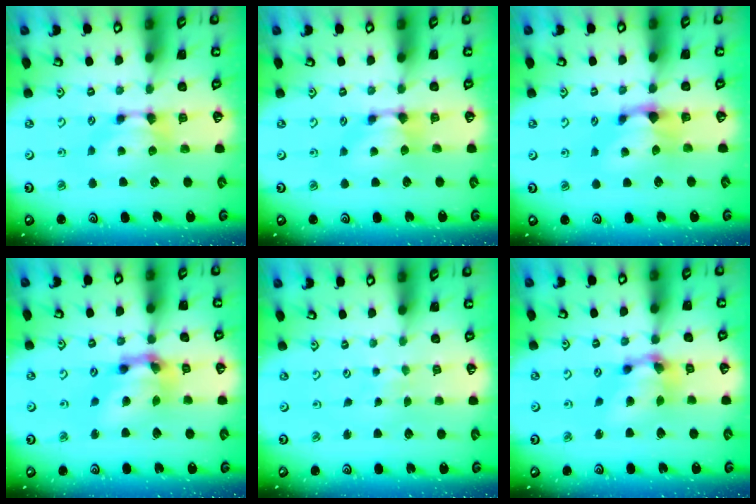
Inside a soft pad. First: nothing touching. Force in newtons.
{"total": 0.6, "press": 0.3, "slide": 0.5}
{"total": 1.2, "press": 0.1, "slide": 1.2}
{"total": 8.0, "press": 7.6, "slide": 2.6}
{"total": 5.7, "press": 5.7, "slide": 0.2}
{"total": 6.2, "press": 5.8, "slide": 2.0}